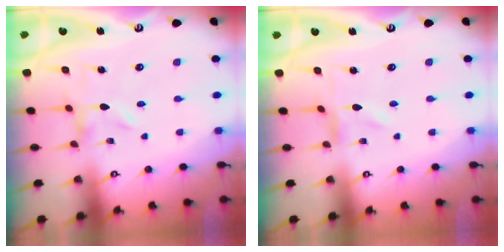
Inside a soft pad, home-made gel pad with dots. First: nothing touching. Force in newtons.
{"total": 0.0}